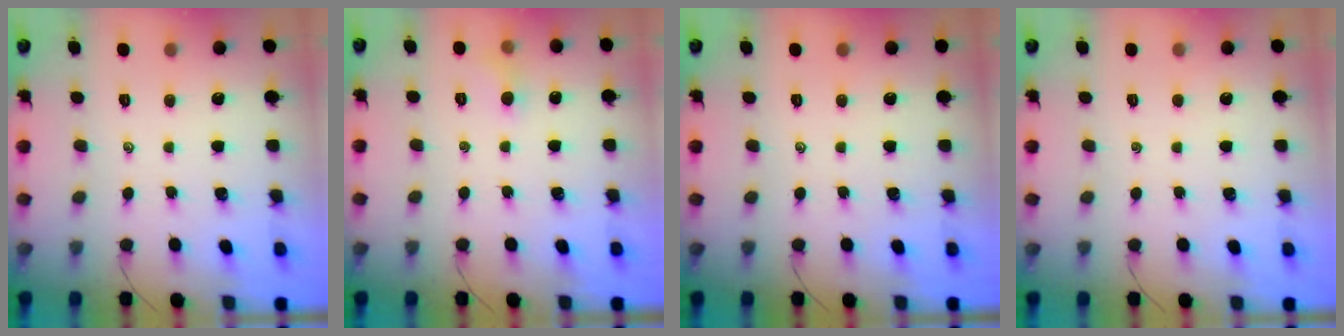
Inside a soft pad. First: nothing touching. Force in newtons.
{"total": 3.9, "press": 3.7, "slide": 1.3}
{"total": 0.0}
{"total": 0.0}